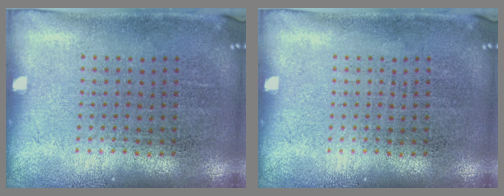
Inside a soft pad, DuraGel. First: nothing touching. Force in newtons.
{"total": 0.0}